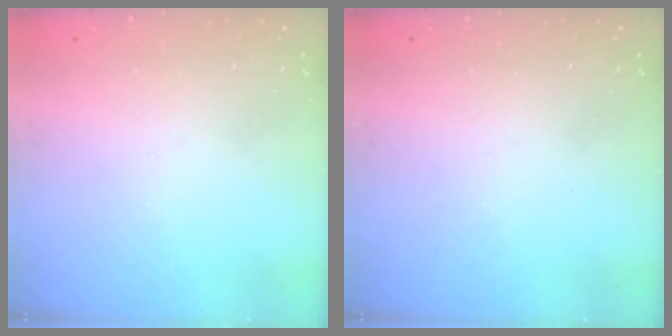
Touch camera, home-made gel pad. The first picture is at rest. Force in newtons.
{"total": 0.0}